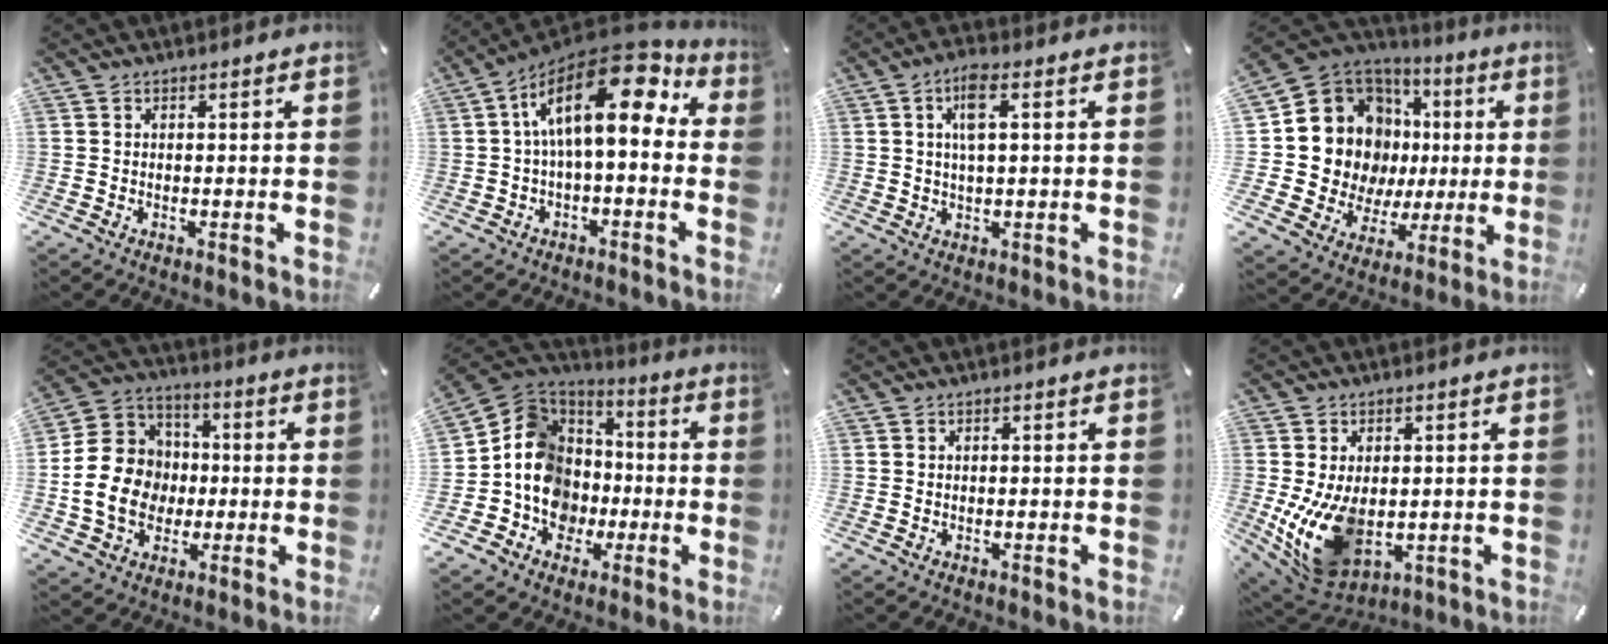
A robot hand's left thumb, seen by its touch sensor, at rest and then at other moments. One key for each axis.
{"total": 18.6, "fx": 5.5, "fy": 8.6, "fz": 15.5, "tx": -0.263, "ty": -0.041, "tz": 0.090}
{"total": 5.9, "fx": 1.6, "fy": 2.0, "fz": 5.3, "tx": -0.116, "ty": 0.006, "tz": 0.024}
{"total": 16.8, "fx": 3.0, "fy": 14.9, "fz": 7.1, "tx": -0.120, "ty": -0.043, "tz": 0.081}
{"total": 14.8, "fx": -2.6, "fy": 13.2, "fz": 6.2, "tx": -0.126, "ty": 0.027, "tz": -0.043}
{"total": 15.2, "fx": -3.1, "fy": 13.6, "fz": 6.0, "tx": -0.143, "ty": 0.013, "tz": -0.051}
{"total": 0.0}
{"total": 13.9, "fx": -1.4, "fy": 9.4, "fz": 10.2, "tx": -0.206, "ty": -0.009, "tz": -0.016}